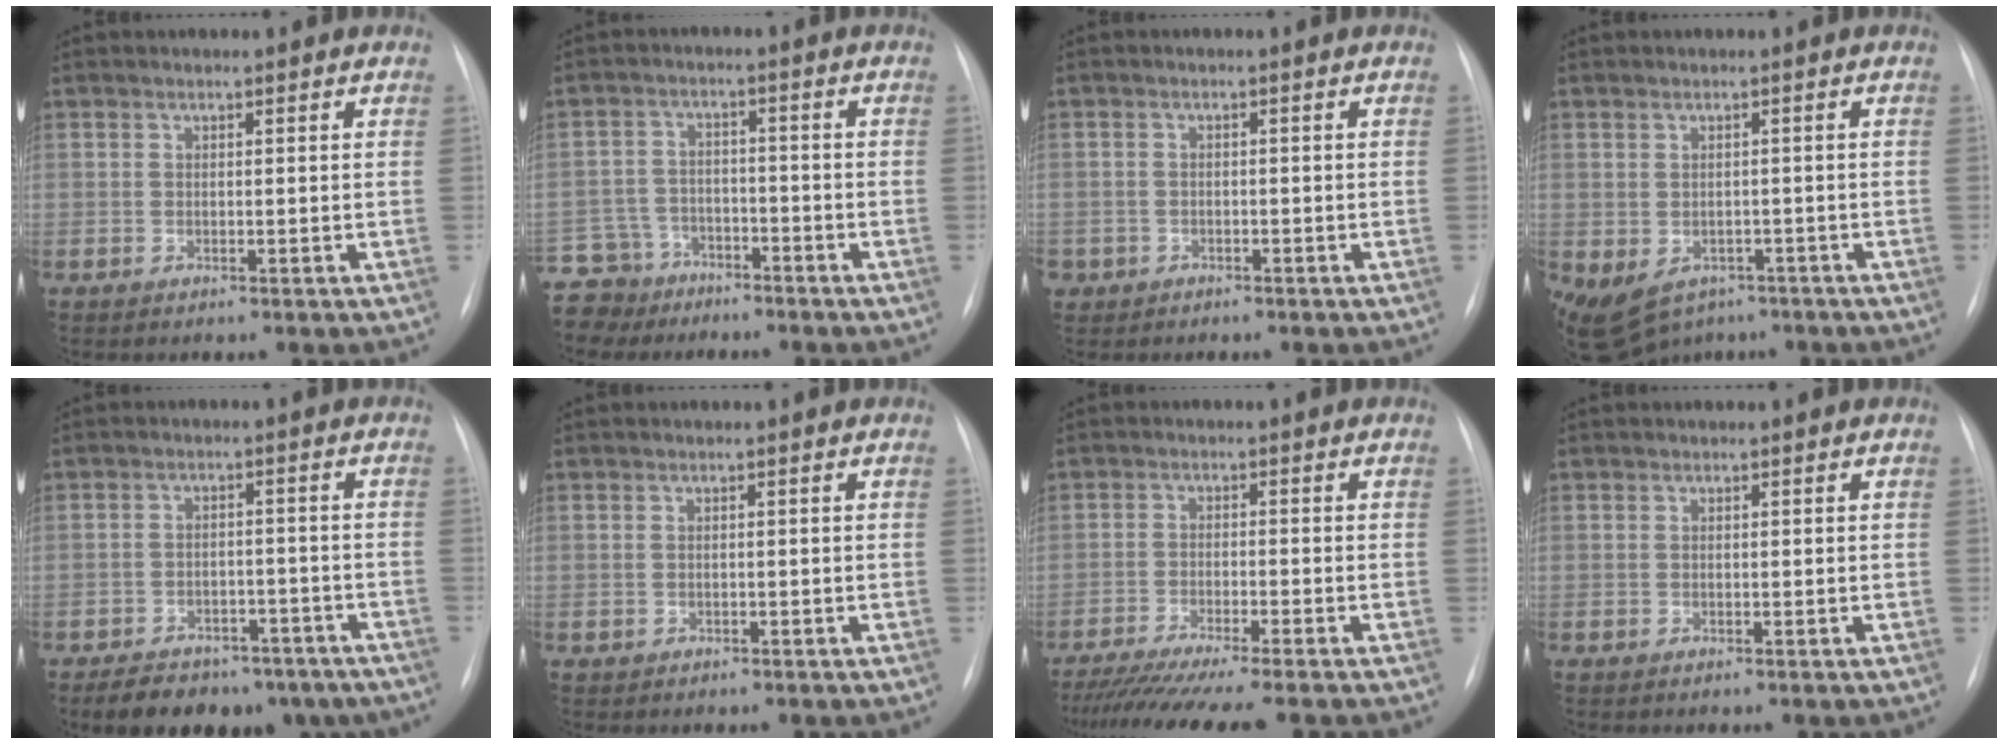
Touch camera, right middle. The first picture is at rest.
{"total": 8.4, "force": [-6.9, 4.8, -0.2], "torque": [-0.008, 0.012, -0.122]}
{"total": 2.6, "force": [-1.6, 2.0, 0.2], "torque": [-0.006, 0.005, -0.025]}
{"total": 12.5, "force": [-6.6, 9.1, 5.4], "torque": [-0.136, -0.004, -0.083]}
{"total": 14.1, "force": [-10.4, 7.4, 6.0], "torque": [-0.084, 0.009, -0.133]}
{"total": 0.0}
{"total": 12.5, "force": [-10.8, -0.7, 6.4], "torque": [-0.077, -0.034, -0.163]}
{"total": 0.0}